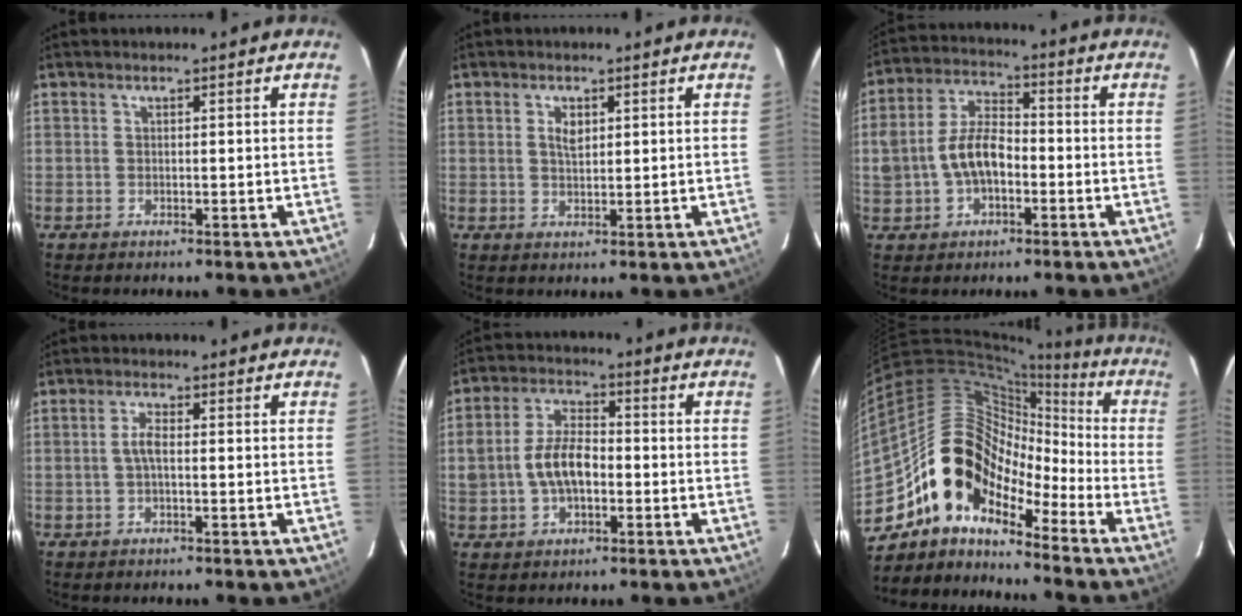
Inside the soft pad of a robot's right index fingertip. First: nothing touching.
{"total": 2.6, "force": [0.9, 1.5, 1.9], "torque": [-0.032, 0.004, 0.016]}
{"total": 10.0, "force": [-2.1, 6.2, 7.6], "torque": [-0.157, 0.019, -0.033]}
{"total": 2.3, "force": [-0.3, 0.6, 2.2], "torque": [-0.046, 0.006, -0.006]}
{"total": 8.9, "force": [-1.5, 5.2, 7.1], "torque": [-0.142, 0.015, -0.022]}
{"total": 14.6, "force": [-9.4, 8.7, 6.9], "torque": [-0.122, 0.024, -0.193]}